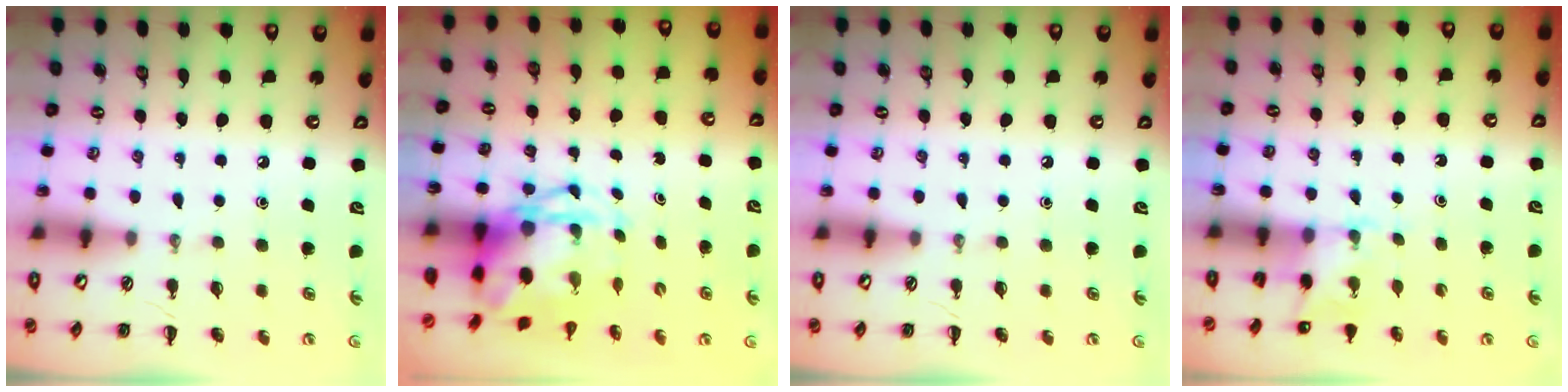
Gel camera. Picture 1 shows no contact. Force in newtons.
{"total": 4.4, "press": 4.2, "slide": 1.1}
{"total": 0.0}
{"total": 4.0, "press": 3.8, "slide": 1.2}